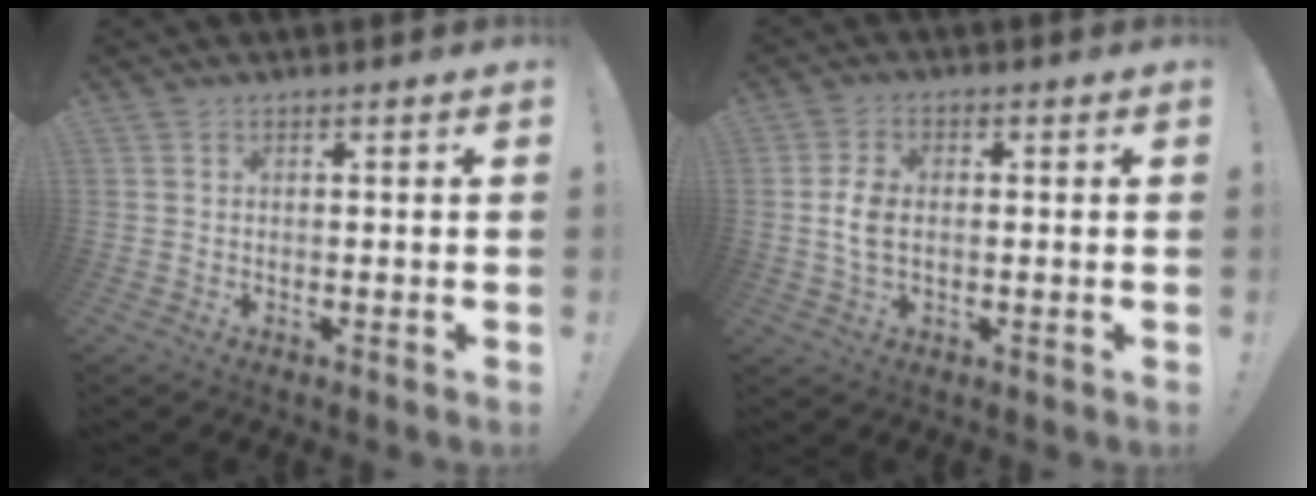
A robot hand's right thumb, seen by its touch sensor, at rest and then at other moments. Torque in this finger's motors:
{"motor_torque": [-0.18, 0.27, 0.18, 0.26, 0.03]}